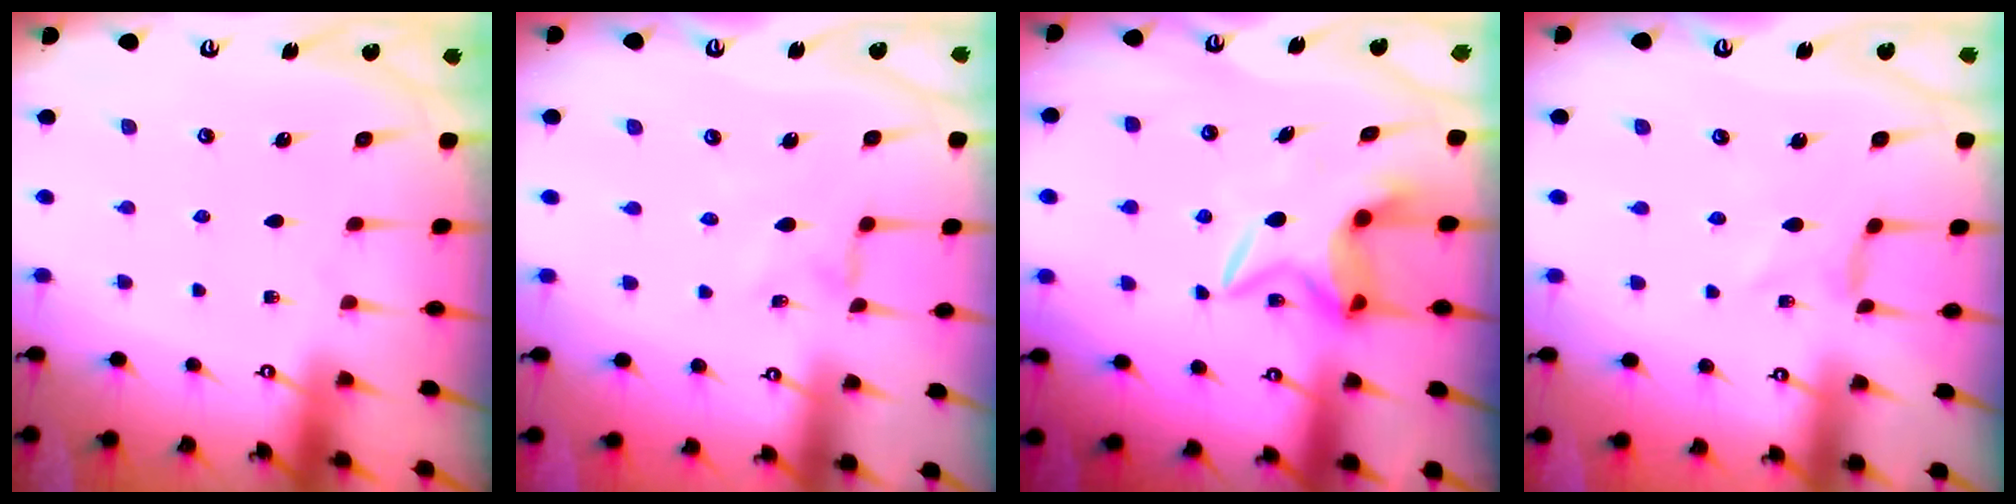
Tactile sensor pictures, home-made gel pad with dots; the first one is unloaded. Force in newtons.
{"total": 0.0}
{"total": 7.5, "press": 7.4, "slide": 0.9}
{"total": 0.0}